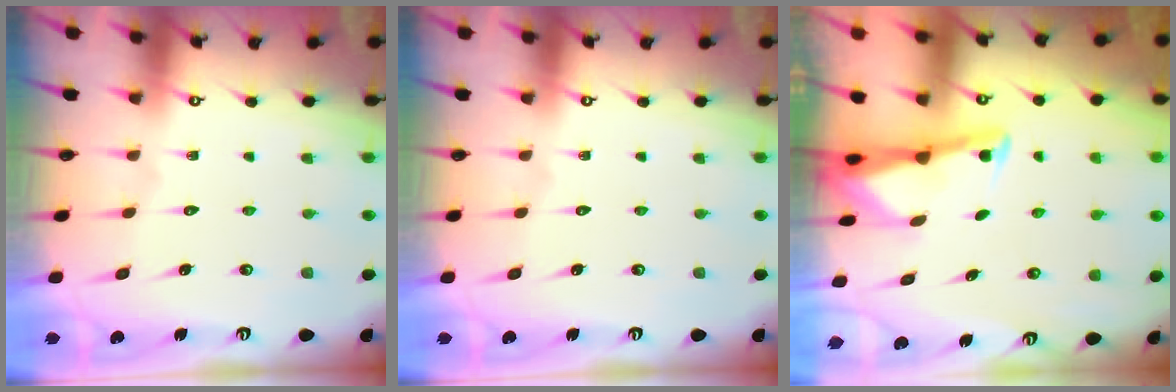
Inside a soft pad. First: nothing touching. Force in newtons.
{"total": 0.0}
{"total": 4.0, "press": 3.9, "slide": 0.6}